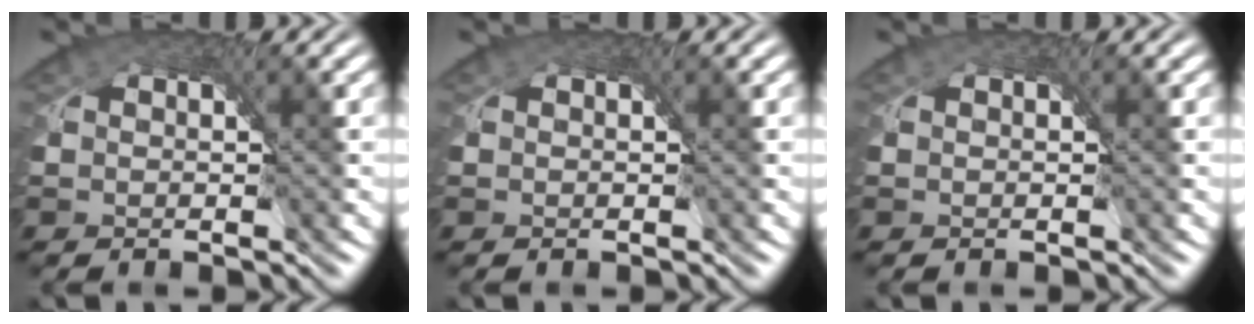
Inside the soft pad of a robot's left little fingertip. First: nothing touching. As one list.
[{"total": 0.0}, {"total": 0.0}]